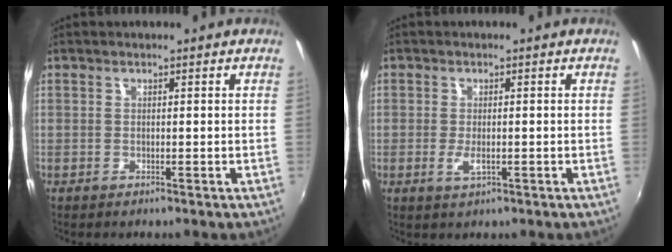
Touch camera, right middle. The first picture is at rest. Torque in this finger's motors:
{"motor_torque": [0.53, -0.48, 0.14, 0.04]}